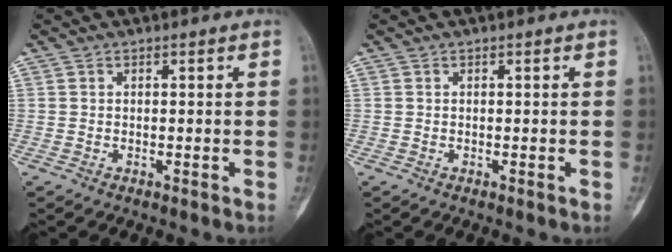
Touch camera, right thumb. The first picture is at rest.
{"total": 0.0}